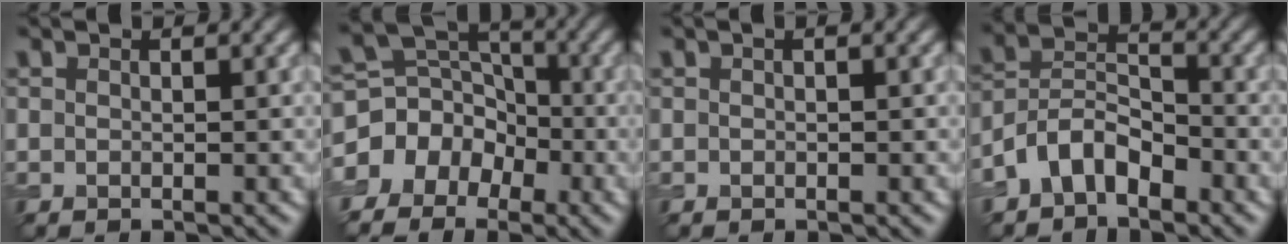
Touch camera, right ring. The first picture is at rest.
{"total": 6.8, "force": [-3.0, 5.5, 2.7], "torque": [-0.017, 0.017, -0.063]}
{"total": 1.1, "force": [0.4, 0.3, 1.0], "torque": [-0.020, 0.003, 0.003]}
{"total": 4.9, "force": [-3.1, 2.7, 2.6], "torque": [-0.047, 0.010, -0.069]}